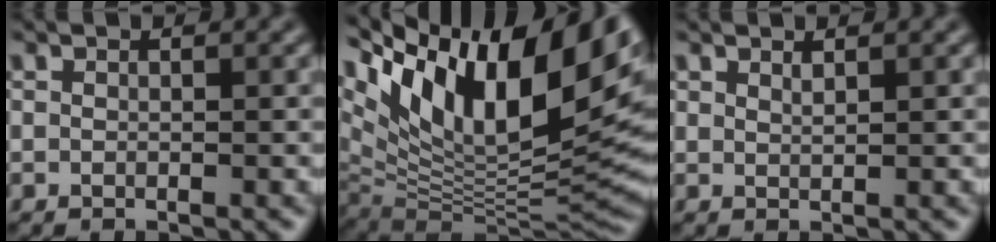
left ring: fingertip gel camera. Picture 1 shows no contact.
{"total": 18.2, "force": [7.5, 8.5, 14.3], "torque": [-0.241, 0.009, 0.136]}
{"total": 0.7, "force": [0.7, 0.1, 0.2], "torque": [-0.003, -0.002, 0.014]}